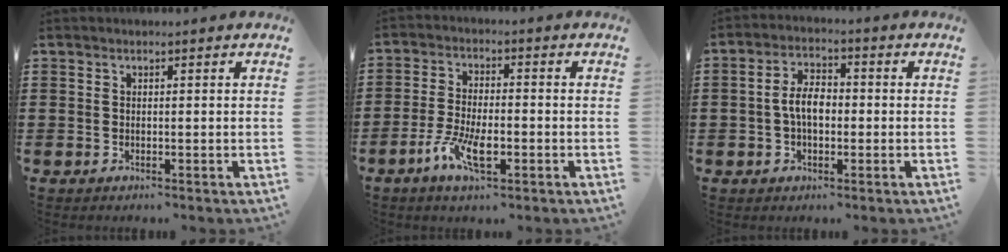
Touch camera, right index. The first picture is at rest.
{"total": 7.2, "force": [-3.3, 2.5, 5.9], "torque": [-0.133, -0.008, -0.065]}
{"total": 5.1, "force": [-0.4, 2.6, 4.4], "torque": [-0.094, 0.001, -0.011]}